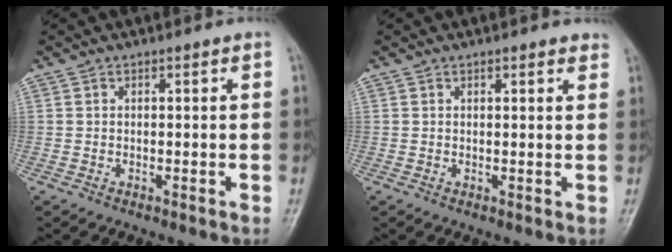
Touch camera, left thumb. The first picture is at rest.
{"total": 2.0, "force": [1.5, 0.7, 1.2], "torque": [-0.006, -0.003, 0.016]}